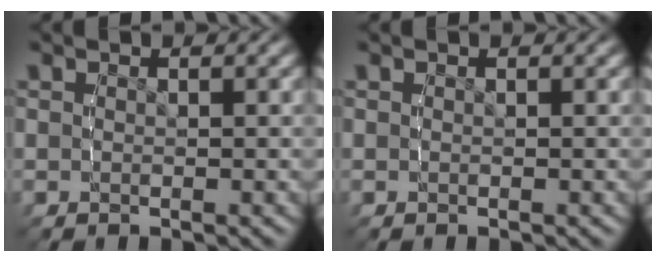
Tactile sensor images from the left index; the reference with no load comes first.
{"total": 0.0}